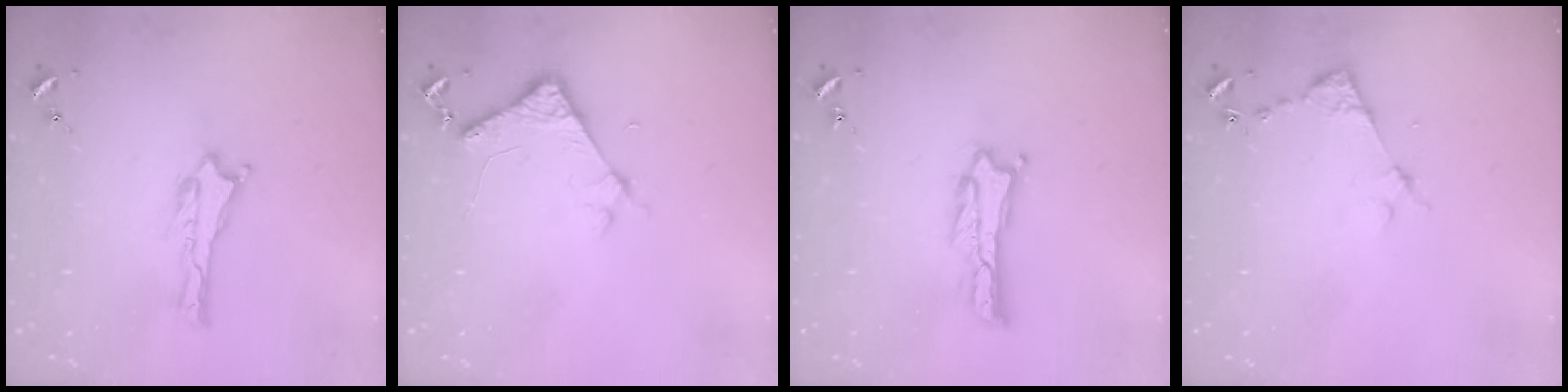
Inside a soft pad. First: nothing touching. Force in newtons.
{"total": 3.1, "press": 3.1, "slide": 0.2}
{"total": 1.6, "press": 1.6, "slide": 0.2}
{"total": 3.8, "press": 3.8, "slide": 0.4}